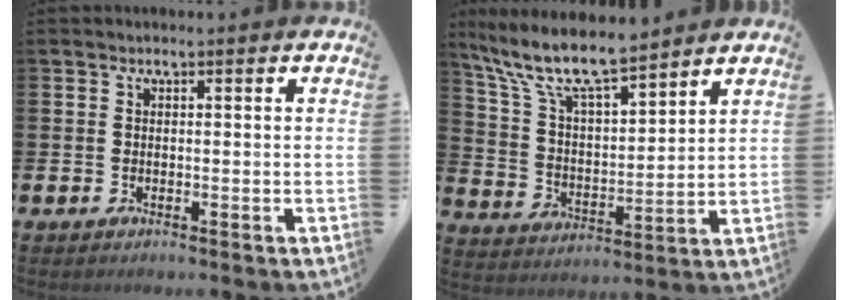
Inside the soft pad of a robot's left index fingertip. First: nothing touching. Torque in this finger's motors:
{"motor_torque": [0.12, -0.31, 1.05, 0.21]}